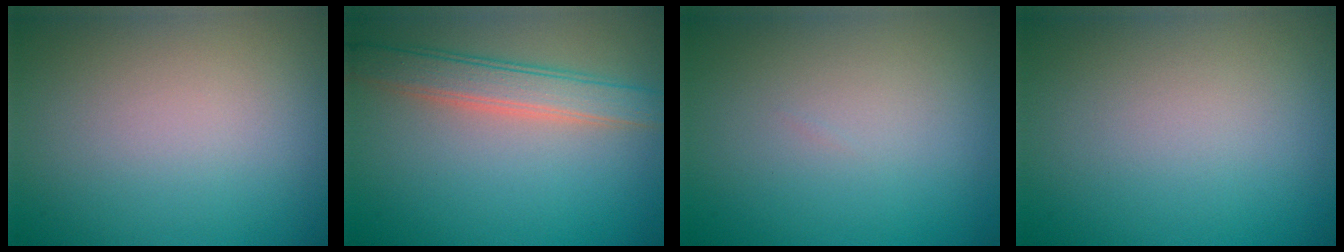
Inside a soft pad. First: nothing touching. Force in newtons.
{"total": 4.0, "press": 4.0, "slide": 0.3}
{"total": 0.0}
{"total": 0.0}